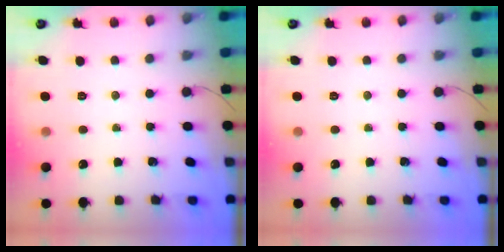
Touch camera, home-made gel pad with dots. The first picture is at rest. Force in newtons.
{"total": 0.0}